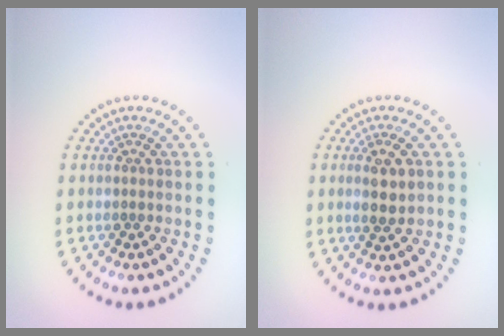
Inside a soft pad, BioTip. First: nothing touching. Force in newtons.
{"total": 2.4, "press": 2.3, "slide": 0.7}